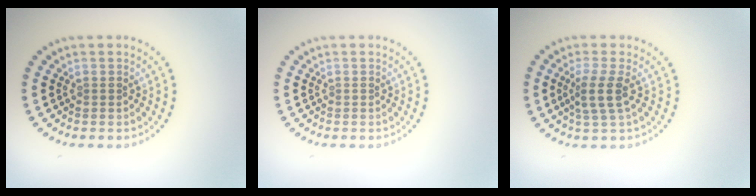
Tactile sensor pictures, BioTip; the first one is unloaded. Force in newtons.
{"total": 0.0}
{"total": 2.8, "press": 2.2, "slide": 1.6}